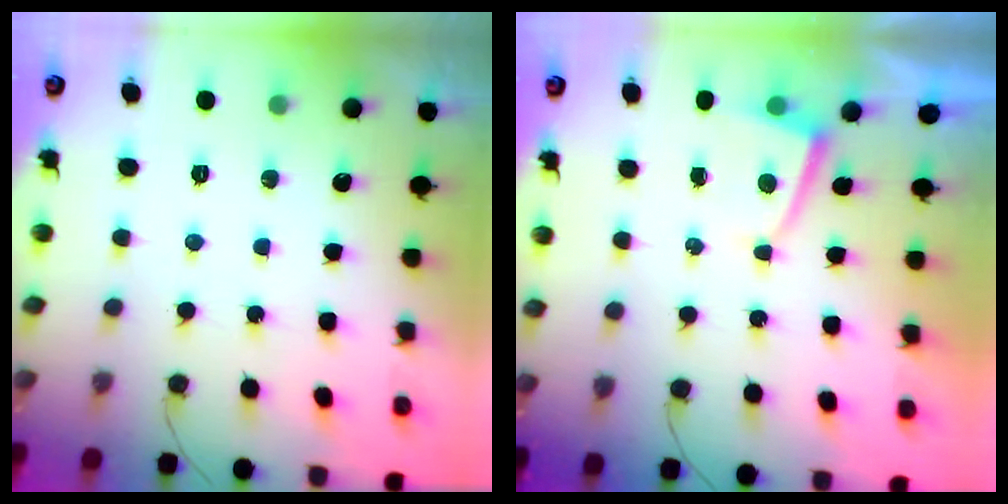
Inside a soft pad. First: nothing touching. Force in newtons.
{"total": 1.2, "press": 1.2, "slide": 0.2}